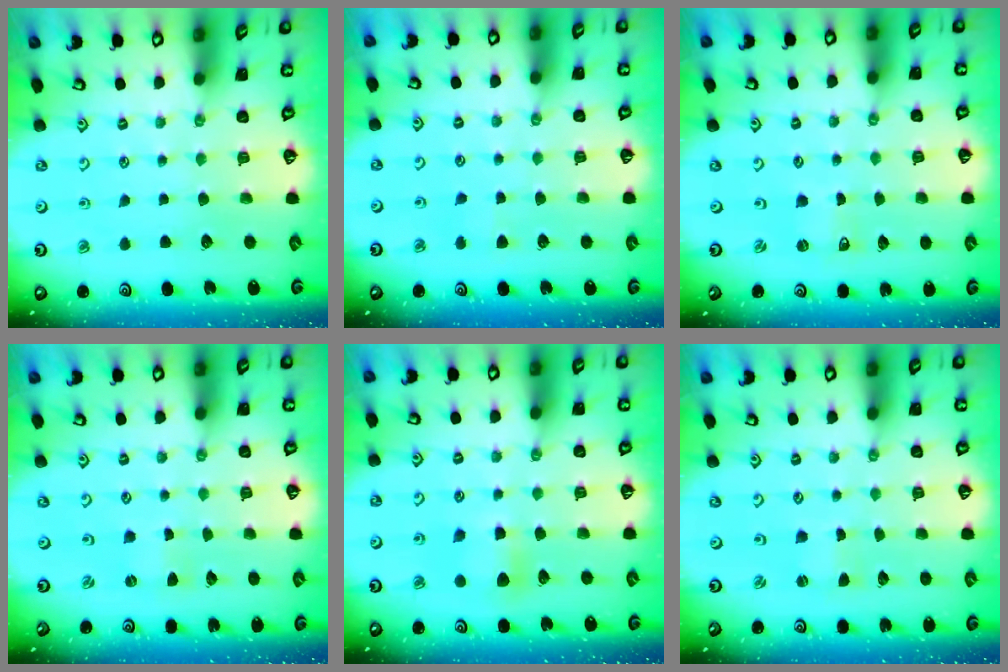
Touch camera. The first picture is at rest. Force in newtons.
{"total": 3.0, "press": 3.0, "slide": 0.3}
{"total": 0.6, "press": 0.6, "slide": 0.0}
{"total": 0.0}
{"total": 7.1, "press": 7.0, "slide": 0.9}
{"total": 0.0}